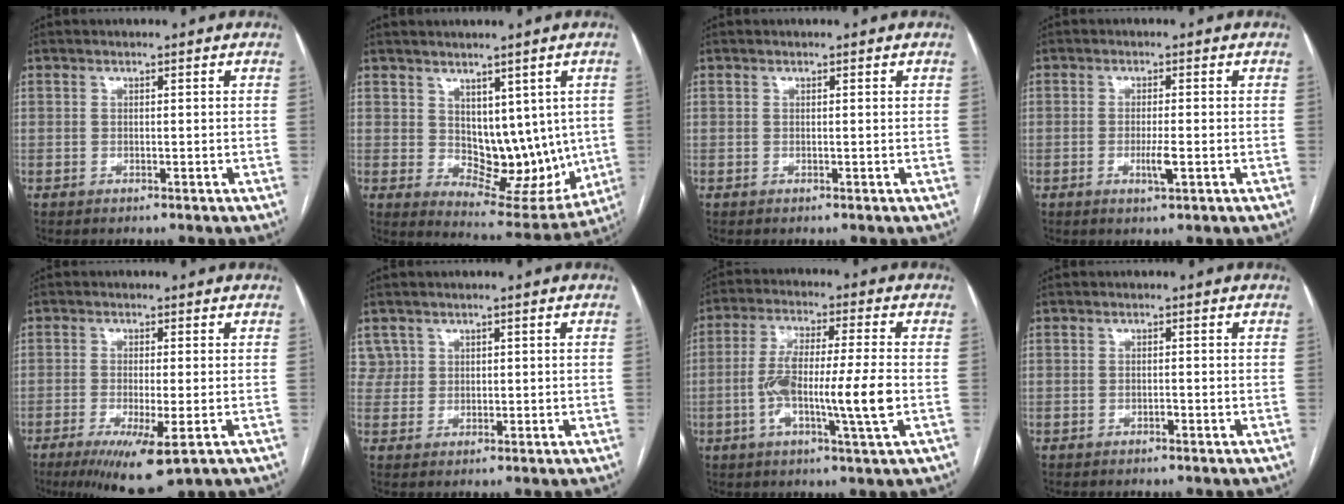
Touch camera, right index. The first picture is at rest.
{"total": 11.0, "force": [1.3, 6.7, 8.6], "torque": [-0.099, -0.003, 0.044]}
{"total": 0.0}
{"total": 2.8, "force": [-0.8, 0.3, 2.7], "torque": [-0.051, -0.004, -0.012]}
{"total": 8.2, "force": [-3.9, 0.9, 7.2], "torque": [-0.120, -0.024, -0.059]}
{"total": 2.9, "force": [1.6, 2.4, -0.3], "torque": [0.022, 0.008, 0.024]}
{"total": 11.8, "force": [-2.3, 0.4, 11.6], "torque": [-0.215, 0.002, -0.047]}
{"total": 0.6, "force": [-0.3, 0.2, 0.4], "torque": [-0.009, 0.001, -0.005]}